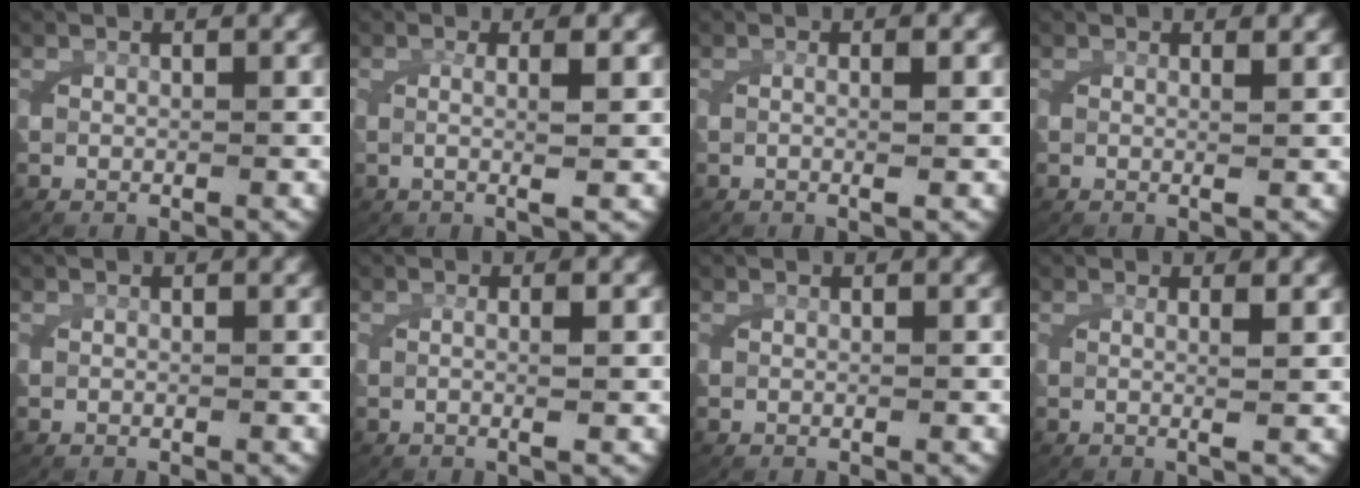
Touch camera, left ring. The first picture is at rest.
{"total": 3.1, "force": [0.3, 0.3, 3.1], "torque": [-0.063, -0.007, 0.008]}
{"total": 1.8, "force": [0.0, 0.1, 1.8], "torque": [-0.032, 0.002, 0.000]}
{"total": 1.1, "force": [0.3, -0.1, 1.0], "torque": [-0.021, -0.005, 0.006]}
{"total": 0.0}
{"total": 2.1, "force": [0.1, 0.2, 2.1], "torque": [-0.041, 0.000, 0.001]}
{"total": 0.0}
{"total": 2.0, "force": [0.4, -0.1, 1.9], "torque": [-0.042, -0.007, 0.008]}